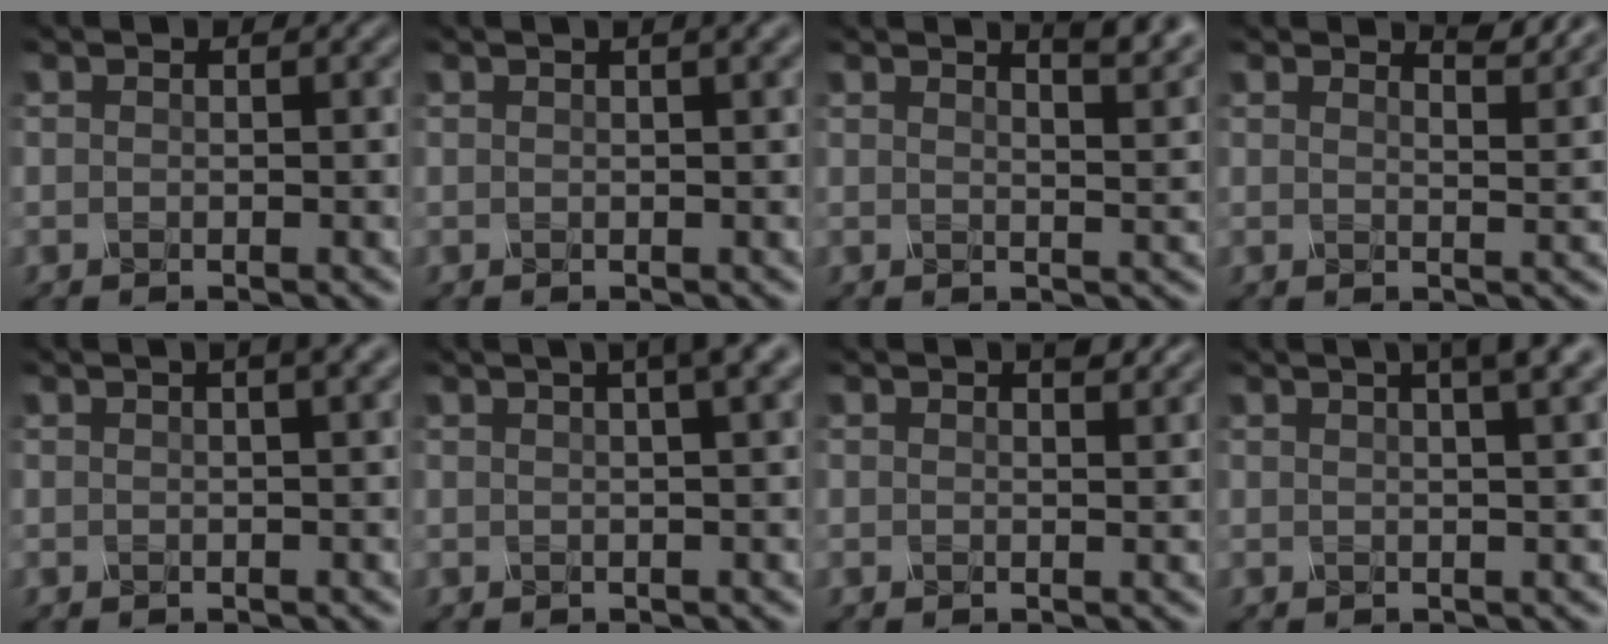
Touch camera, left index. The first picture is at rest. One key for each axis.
{"total": 2.4, "fx": 1.4, "fy": 0.8, "fz": 1.8, "tx": -0.012, "ty": 0.006, "tz": 0.006}
{"total": 4.3, "fx": 3.4, "fy": 1.1, "fz": 2.5, "tx": -0.018, "ty": 0.017, "tz": 0.023}
{"total": 3.0, "fx": 2.8, "fy": 0.4, "fz": 1.1, "tx": -0.009, "ty": -0.002, "tz": 0.033}
{"total": 3.6, "fx": 2.1, "fy": 1.1, "fz": 2.8, "tx": -0.019, "ty": 0.014, "tz": 0.005}
{"total": 4.7, "fx": 2.7, "fy": 1.3, "fz": 3.7, "tx": -0.030, "ty": 0.022, "tz": 0.012}
{"total": 1.5, "fx": 1.2, "fy": 0.4, "fz": 0.9, "tx": -0.009, "ty": 0.000, "tz": 0.018}
{"total": 6.1, "fx": 3.6, "fy": 2.1, "fz": 4.4, "tx": -0.031, "ty": 0.034, "tz": 0.014}